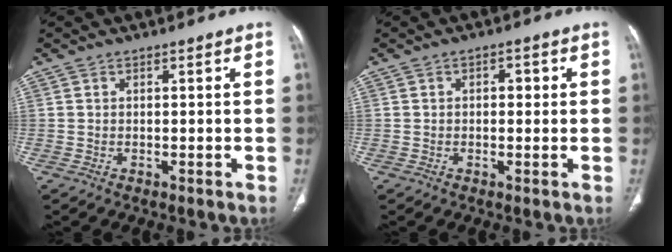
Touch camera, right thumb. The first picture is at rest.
{"total": 2.3, "force": [0.3, 1.5, 1.8], "torque": [-0.018, 0.007, 0.002]}